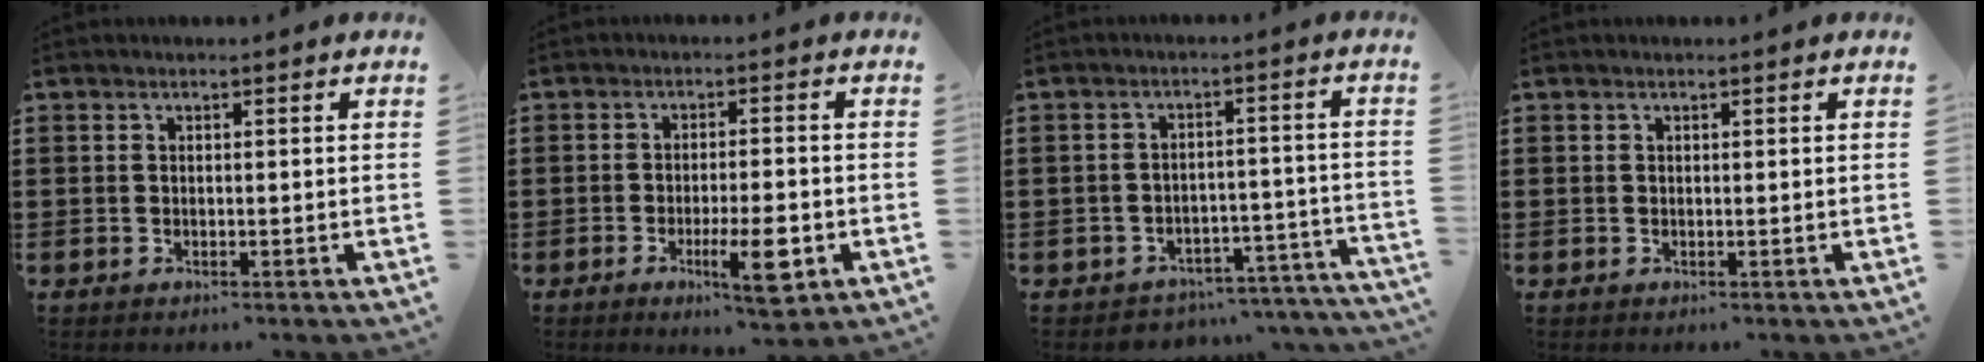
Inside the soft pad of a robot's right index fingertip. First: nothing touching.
{"total": 7.8, "force": [-2.9, 1.6, 7.0], "torque": [-0.129, -0.016, -0.047]}
{"total": 3.7, "force": [-3.6, 0.6, 0.6], "torque": [-0.015, 0.002, -0.076]}
{"total": 0.0}